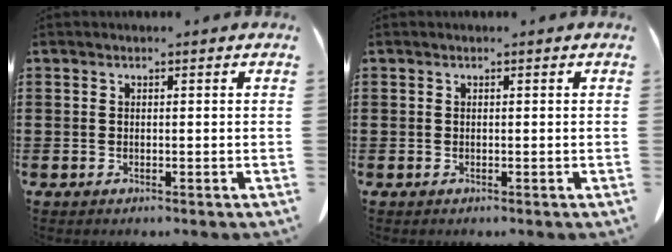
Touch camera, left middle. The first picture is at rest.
{"total": 0.0}